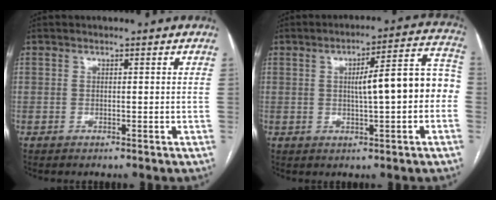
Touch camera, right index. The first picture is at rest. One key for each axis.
{"total": 11.2, "fx": -0.4, "fy": 1.9, "fz": 11.0, "tx": -0.144, "ty": 0.040, "tz": -0.003}